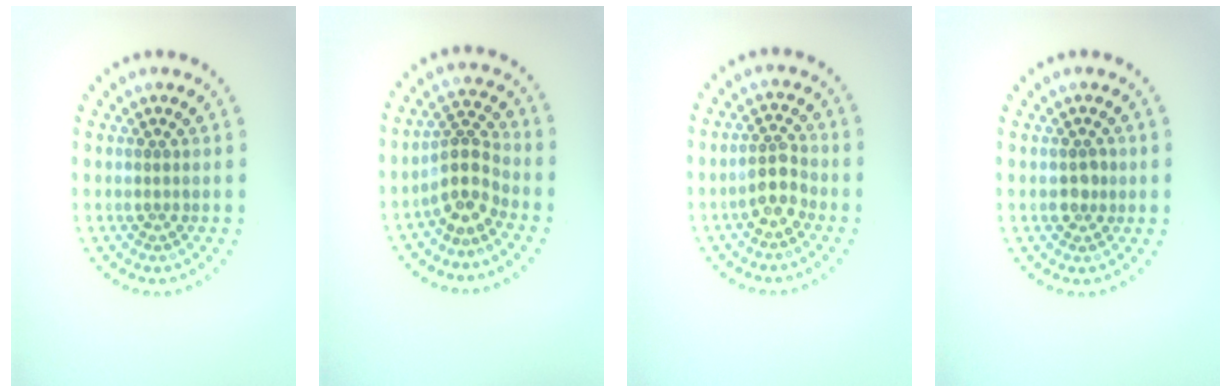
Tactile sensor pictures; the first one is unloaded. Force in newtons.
{"total": 3.2, "press": 2.4, "slide": 2.1}
{"total": 2.5, "press": 2.2, "slide": 1.1}
{"total": 1.5, "press": 1.5, "slide": 0.3}